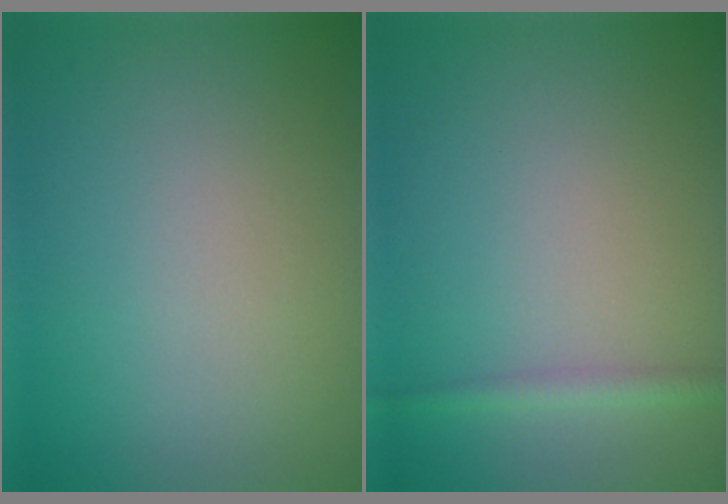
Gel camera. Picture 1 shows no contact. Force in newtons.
{"total": 1.4, "press": 1.4, "slide": 0.1}